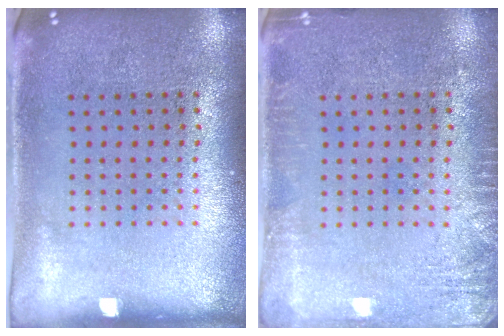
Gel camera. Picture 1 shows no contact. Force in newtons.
{"total": 2.1, "press": 2.1, "slide": 0.4}